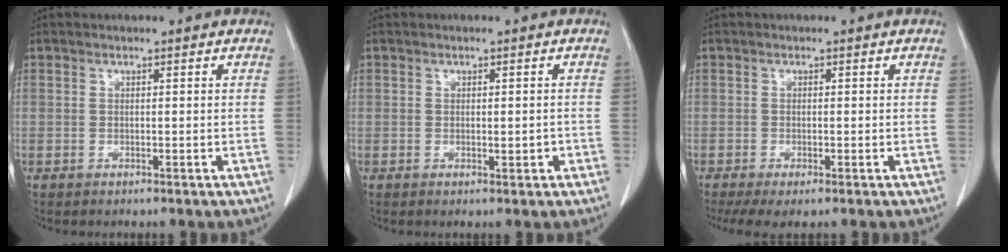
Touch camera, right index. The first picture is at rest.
{"total": 1.4, "force": [-0.4, 0.5, 1.2], "torque": [-0.017, -0.001, -0.003]}
{"total": 4.0, "force": [-2.6, 0.9, 2.8], "torque": [-0.052, -0.013, -0.046]}